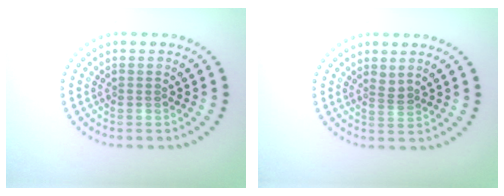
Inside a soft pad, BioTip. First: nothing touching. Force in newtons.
{"total": 1.1, "press": 0.7, "slide": 0.8}